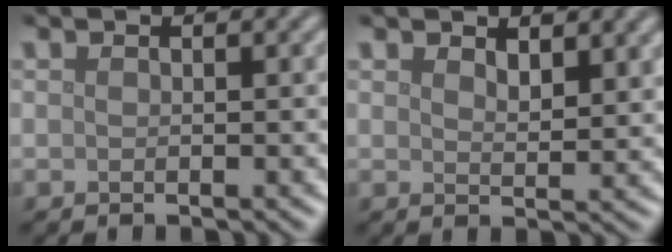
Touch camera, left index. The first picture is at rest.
{"total": 2.3, "force": [1.6, 0.9, 1.3], "torque": [-0.022, -0.004, 0.032]}